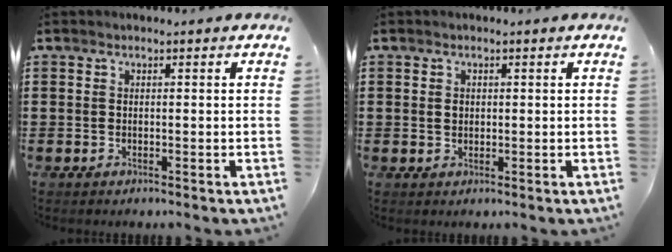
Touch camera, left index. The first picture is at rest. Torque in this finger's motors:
{"motor_torque": [0.33, 0.32, 0.24, 0.01]}